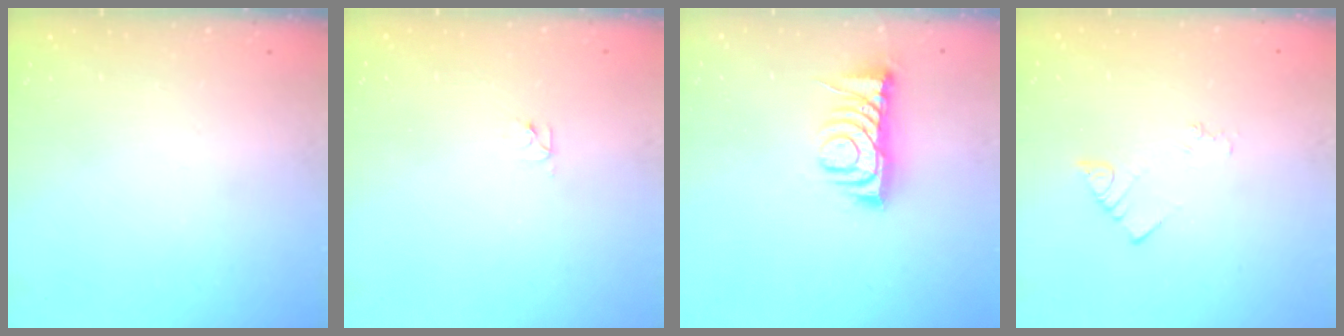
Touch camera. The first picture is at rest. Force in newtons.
{"total": 2.3, "press": 2.3, "slide": 0.2}
{"total": 7.6, "press": 7.6, "slide": 0.0}
{"total": 2.4, "press": 2.3, "slide": 0.4}